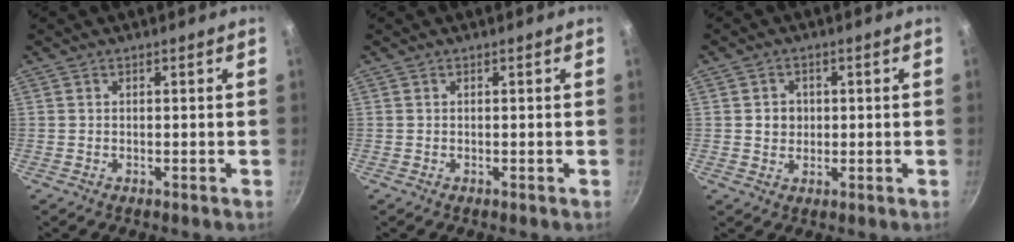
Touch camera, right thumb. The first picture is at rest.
{"total": 0.0}
{"total": 3.3, "force": [0.3, 3.0, 1.4], "torque": [-0.005, 0.002, 0.002]}